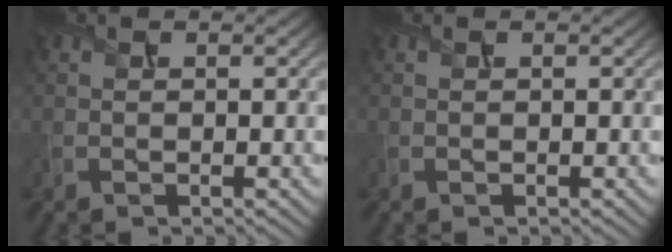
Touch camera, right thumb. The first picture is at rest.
{"total": 0.0}